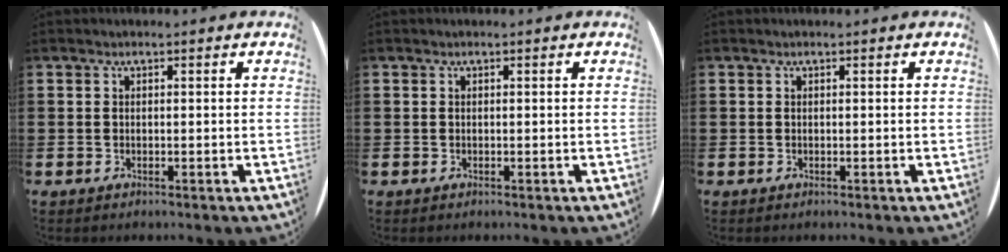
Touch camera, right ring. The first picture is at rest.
{"total": 0.0}
{"total": 0.0}